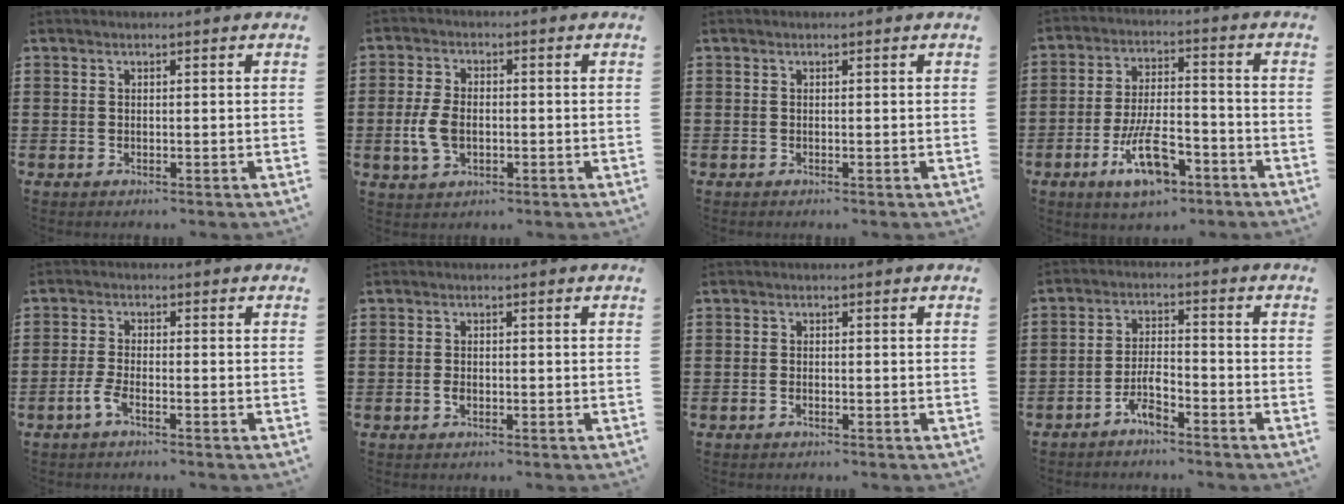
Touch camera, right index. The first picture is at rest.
{"total": 5.1, "force": [-0.9, 3.1, 3.9], "torque": [-0.101, -0.003, -0.023]}
{"total": 0.0}
{"total": 10.3, "force": [-5.0, 4.0, 8.1], "torque": [-0.158, 0.007, -0.089]}
{"total": 2.8, "force": [-1.7, 0.5, 2.2], "torque": [-0.059, -0.006, -0.037]}
{"total": 1.3, "force": [-0.5, 0.8, 0.8], "torque": [-0.017, -0.001, -0.010]}
{"total": 0.8, "force": [-0.6, 0.3, 0.4], "torque": [-0.011, -0.004, -0.011]}
{"total": 4.3, "force": [-3.2, 0.8, 2.7], "torque": [-0.064, 0.003, -0.063]}